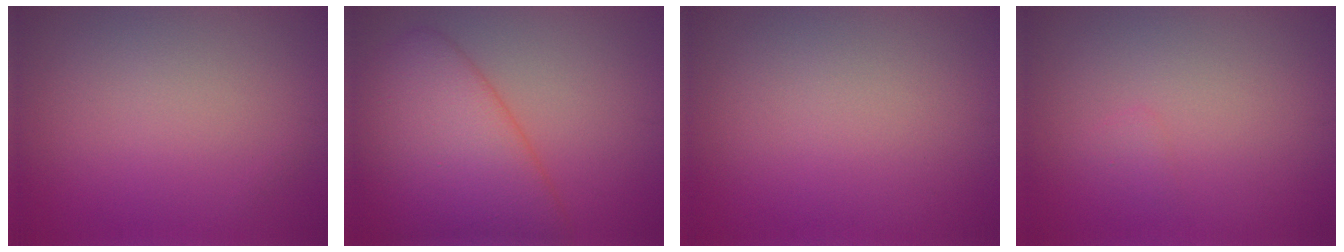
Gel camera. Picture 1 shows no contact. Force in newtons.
{"total": 8.0, "press": 8.0, "slide": 0.3}
{"total": 0.0}
{"total": 0.6, "press": 0.6, "slide": 0.0}